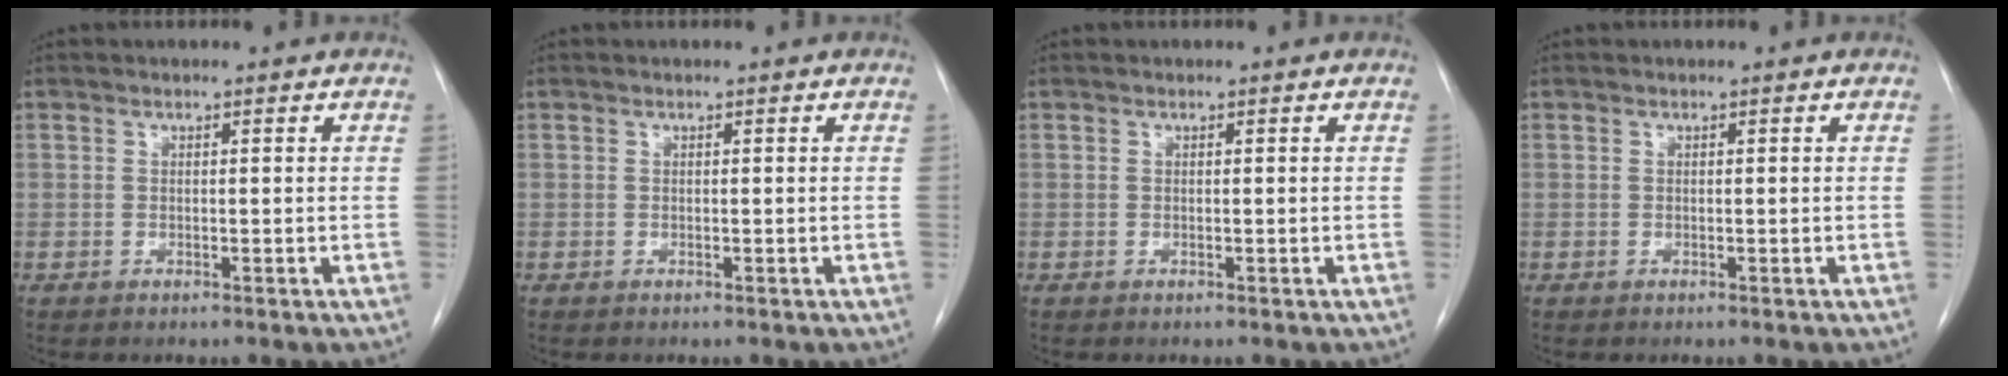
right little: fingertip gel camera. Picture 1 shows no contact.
{"total": 0.0}
{"total": 0.0}
{"total": 0.0}